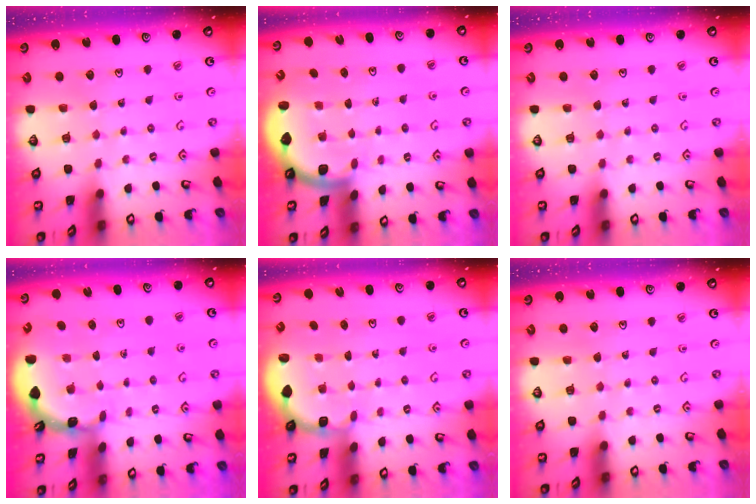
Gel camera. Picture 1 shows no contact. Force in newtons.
{"total": 1.8, "press": 1.8, "slide": 0.3}
{"total": 0.0}
{"total": 1.8, "press": 1.8, "slide": 0.2}
{"total": 1.8, "press": 1.7, "slide": 0.7}
{"total": 0.0}